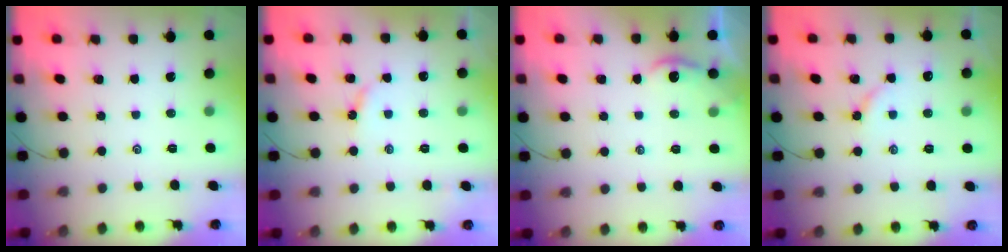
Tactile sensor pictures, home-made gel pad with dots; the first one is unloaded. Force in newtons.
{"total": 4.5, "press": 4.5, "slide": 0.6}
{"total": 2.0, "press": 2.0, "slide": 0.1}
{"total": 3.2, "press": 3.2, "slide": 0.5}